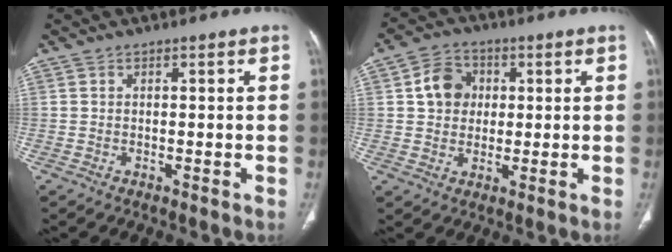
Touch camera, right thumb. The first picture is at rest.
{"total": 7.6, "force": [1.4, 6.4, 3.8], "torque": [-0.042, 0.003, 0.020]}